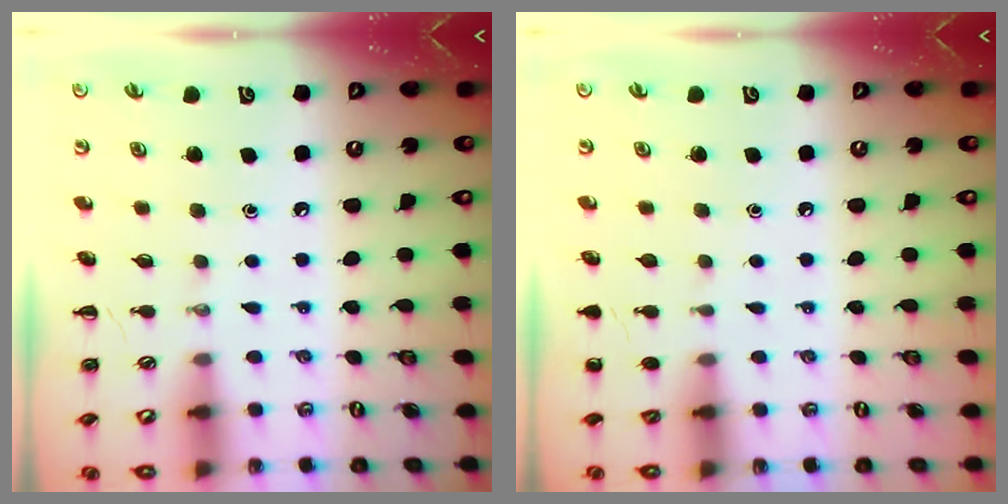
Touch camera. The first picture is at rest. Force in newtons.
{"total": 1.2, "press": 1.2, "slide": 0.1}